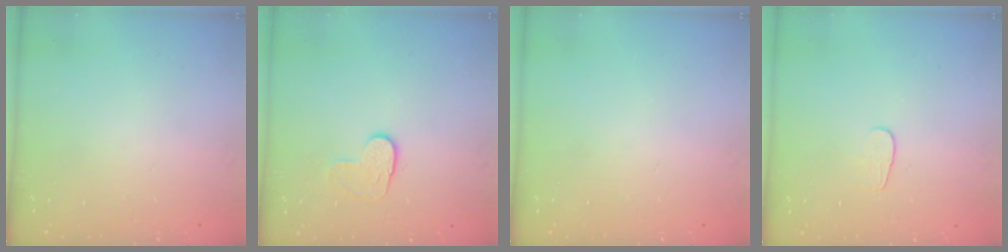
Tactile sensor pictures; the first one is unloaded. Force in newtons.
{"total": 4.9, "press": 4.8, "slide": 0.5}
{"total": 0.0}
{"total": 4.3, "press": 4.3, "slide": 0.5}